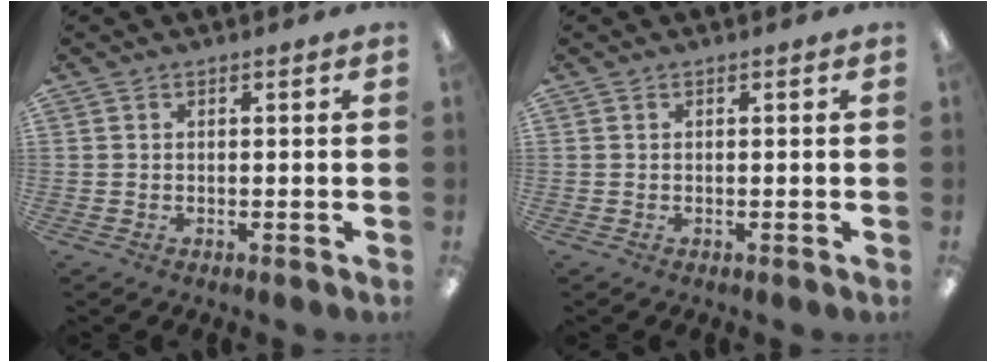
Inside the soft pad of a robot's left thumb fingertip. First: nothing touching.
{"total": 0.0}